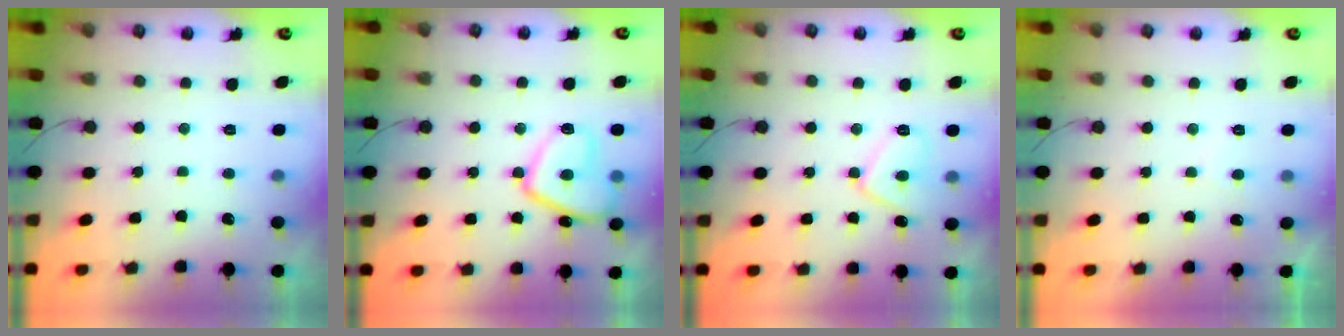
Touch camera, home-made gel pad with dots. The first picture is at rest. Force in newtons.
{"total": 11.9, "press": 11.9, "slide": 1.2}
{"total": 8.7, "press": 8.7, "slide": 0.8}
{"total": 1.7, "press": 1.5, "slide": 0.7}